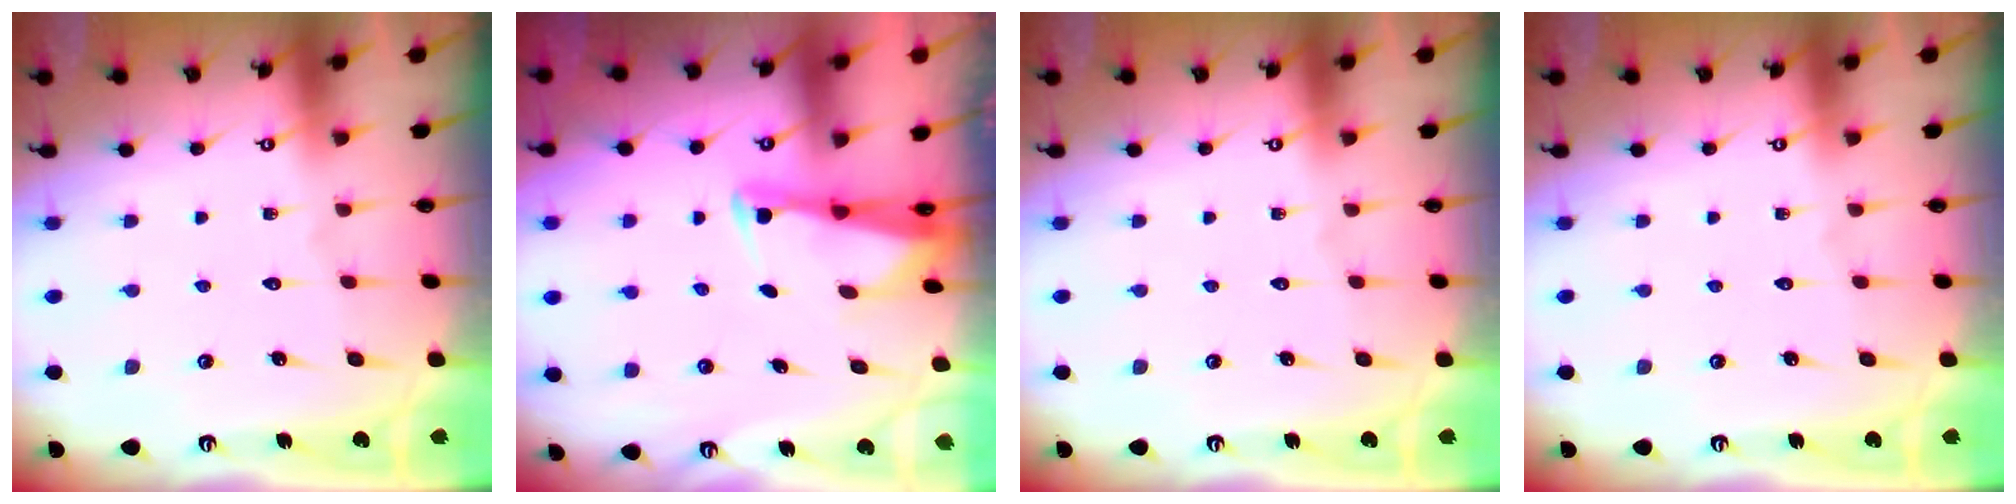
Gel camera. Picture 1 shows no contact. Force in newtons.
{"total": 2.6, "press": 2.5, "slide": 0.6}
{"total": 0.0}
{"total": 0.0}